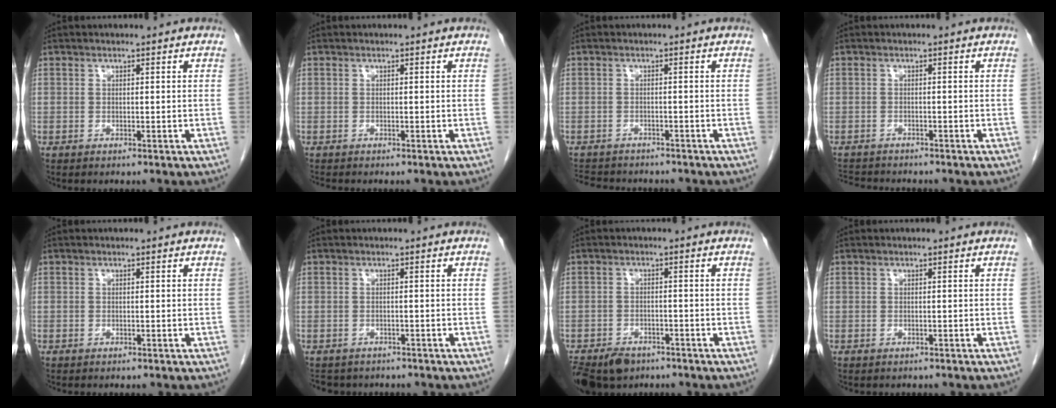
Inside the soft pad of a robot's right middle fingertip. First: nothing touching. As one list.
[{"total": 0.9, "force": [-0.8, 0.1, 0.3], "torque": [-0.008, -0.002, -0.014]}, {"total": 8.8, "force": [-7.8, 2.8, 2.8], "torque": [-0.058, -0.004, -0.107]}, {"total": 5.8, "force": [-5.5, 1.1, 1.6], "torque": [-0.026, -0.007, -0.084]}, {"total": 0.0}, {"total": 5.7, "force": [-5.0, 2.6, 1.1], "torque": [-0.014, 0.000, -0.063]}, {"total": 9.2, "force": [-6.6, 5.2, 3.6], "torque": [-0.084, -0.013, -0.102]}, {"total": 0.6, "force": [-0.5, 0.3, 0.1], "torque": [-0.008, 0.001, -0.008]}]